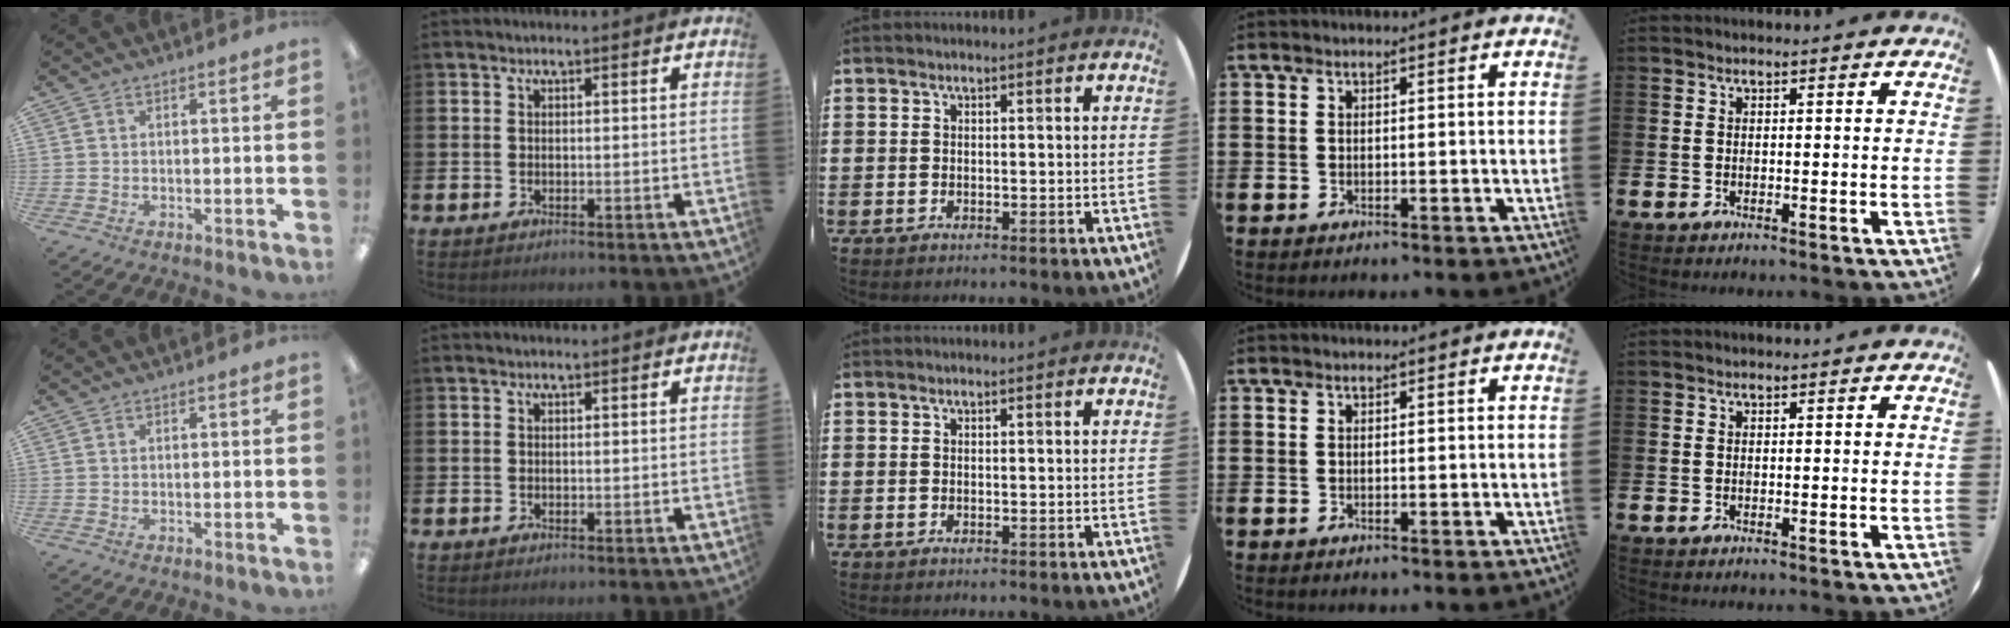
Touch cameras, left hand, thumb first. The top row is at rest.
{}